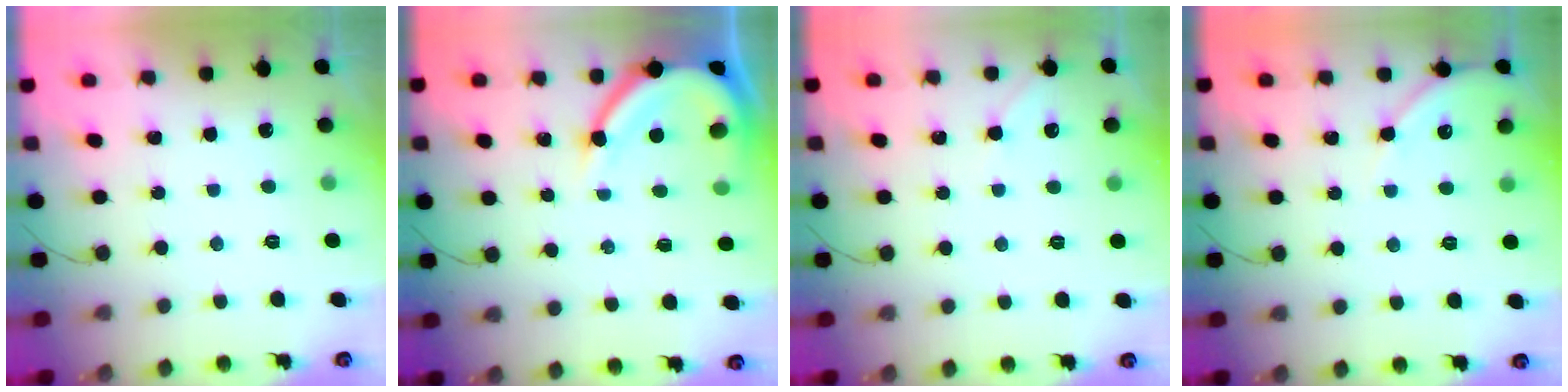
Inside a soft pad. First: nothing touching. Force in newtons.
{"total": 10.0, "press": 9.9, "slide": 0.9}
{"total": 3.0, "press": 2.9, "slide": 0.5}
{"total": 6.7, "press": 6.7, "slide": 0.8}